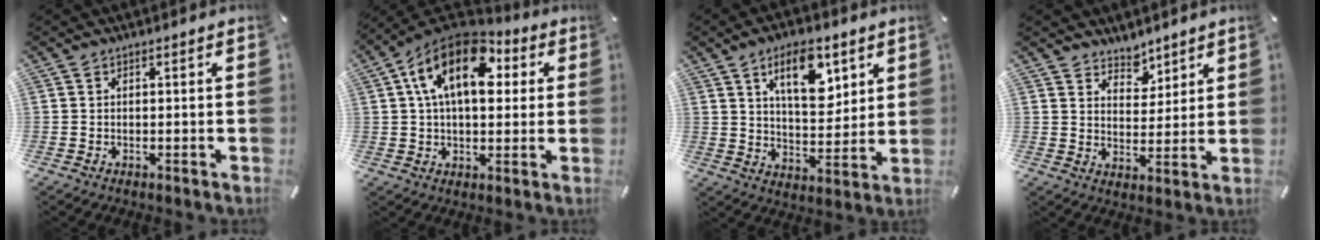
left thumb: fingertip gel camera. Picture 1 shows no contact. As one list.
[{"total": 16.2, "force": [5.3, 8.1, 13.0], "torque": [-0.212, -0.018, 0.088]}, {"total": 13.2, "force": [6.8, 6.8, 9.0], "torque": [-0.130, -0.022, 0.115]}, {"total": 5.9, "force": [4.8, 3.4, -0.4], "torque": [0.007, -0.037, 0.089]}]